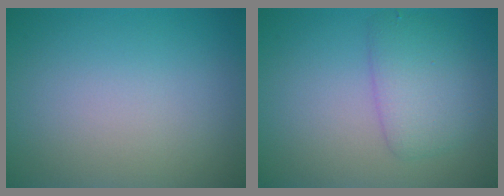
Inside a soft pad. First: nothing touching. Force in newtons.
{"total": 3.3, "press": 3.3, "slide": 0.1}